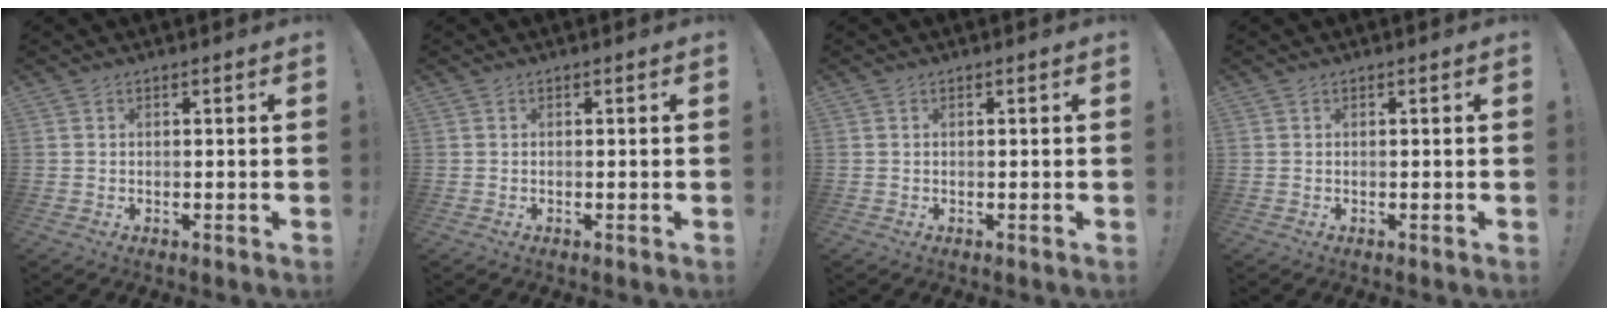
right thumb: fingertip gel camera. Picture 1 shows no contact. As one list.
[{"total": 0.0}, {"total": 0.0}, {"total": 0.0}]